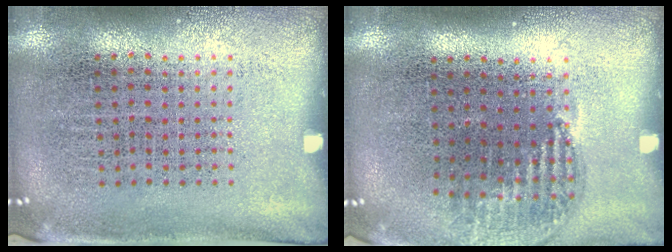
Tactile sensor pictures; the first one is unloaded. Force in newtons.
{"total": 1.0, "press": 1.0, "slide": 0.4}